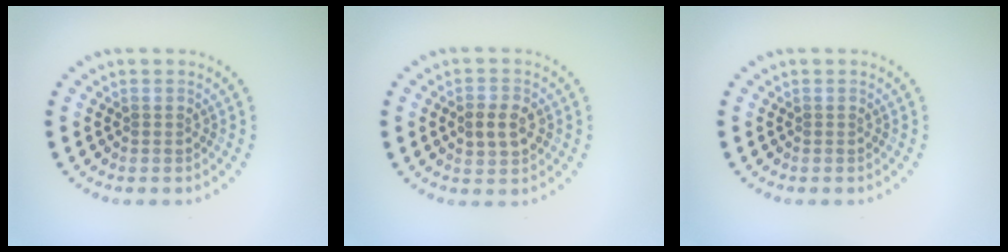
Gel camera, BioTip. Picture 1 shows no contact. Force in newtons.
{"total": 2.8, "press": 2.8, "slide": 0.1}
{"total": 0.0}